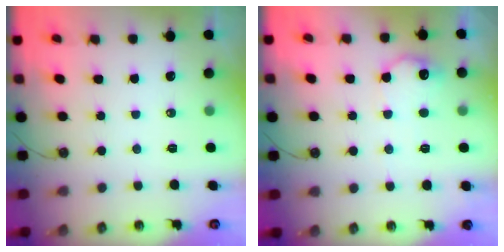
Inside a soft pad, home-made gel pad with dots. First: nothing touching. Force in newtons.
{"total": 10.8, "press": 10.8, "slide": 0.5}